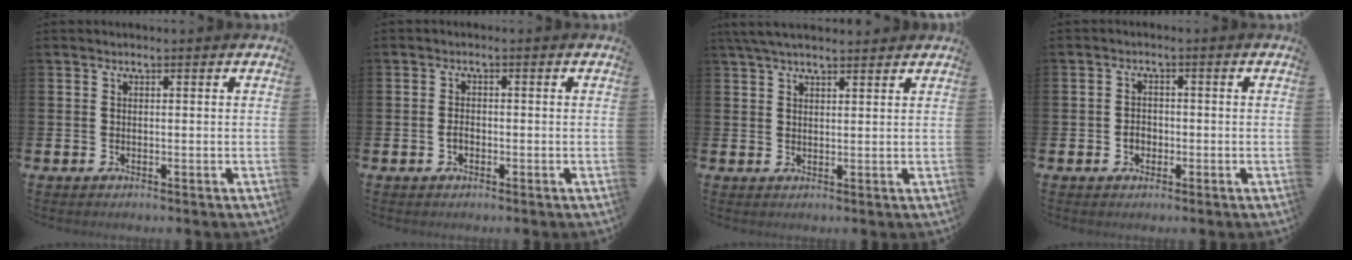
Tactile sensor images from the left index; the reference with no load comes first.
{"total": 1.4, "force": [-0.5, 0.9, 0.9], "torque": [-0.014, 0.002, -0.010]}
{"total": 4.2, "force": [3.7, 0.9, 1.8], "torque": [-0.040, -0.006, 0.068]}
{"total": 1.8, "force": [-0.5, 1.5, 0.7], "torque": [-0.004, 0.000, -0.015]}